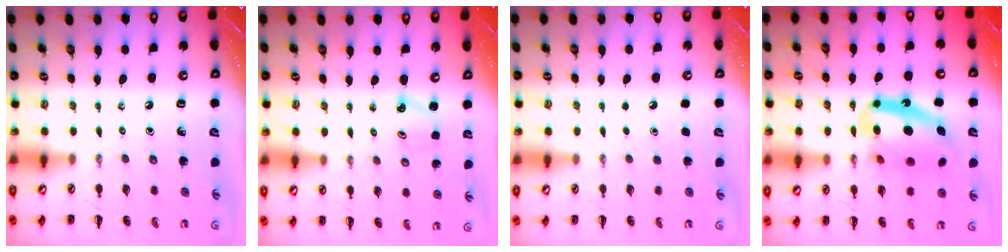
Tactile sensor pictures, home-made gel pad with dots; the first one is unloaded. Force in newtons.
{"total": 2.0, "press": 2.0, "slide": 0.6}
{"total": 1.7, "press": 1.7, "slide": 0.1}
{"total": 15.9, "press": 15.4, "slide": 3.7}